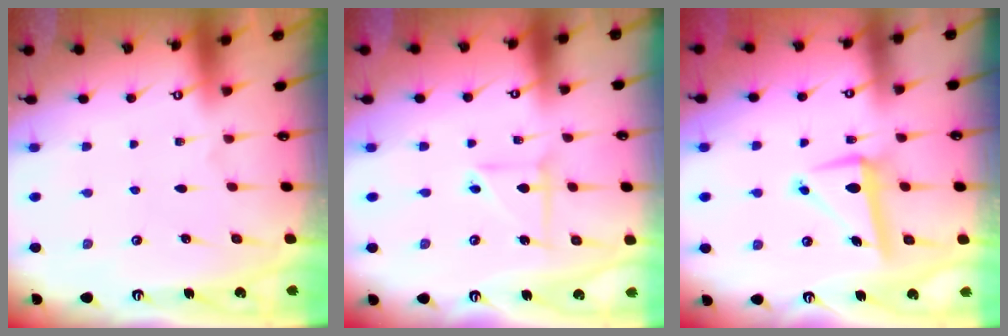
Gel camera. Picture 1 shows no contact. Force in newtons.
{"total": 4.4, "press": 4.2, "slide": 1.4}
{"total": 9.7, "press": 9.5, "slide": 1.7}